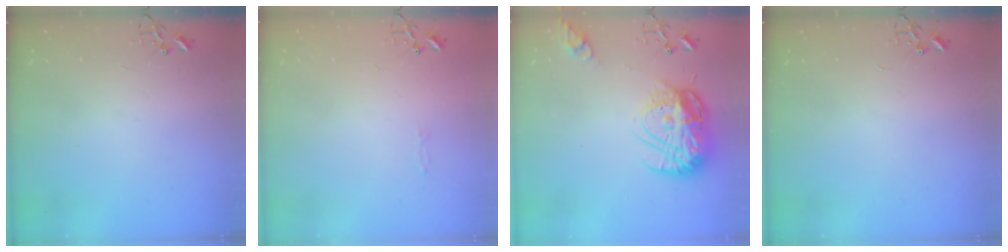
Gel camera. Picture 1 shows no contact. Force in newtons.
{"total": 2.8, "press": 2.8, "slide": 0.4}
{"total": 18.6, "press": 18.5, "slide": 1.6}
{"total": 0.0}